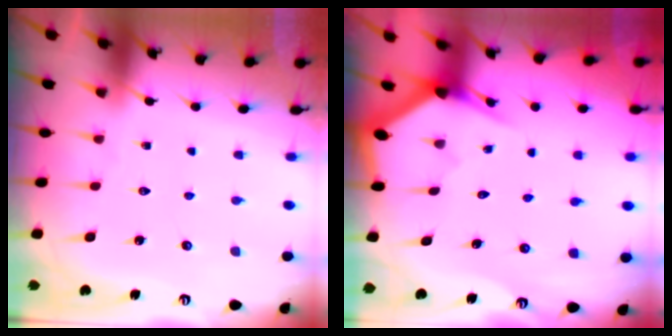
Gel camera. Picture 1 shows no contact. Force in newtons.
{"total": 3.1, "press": 3.1, "slide": 0.2}